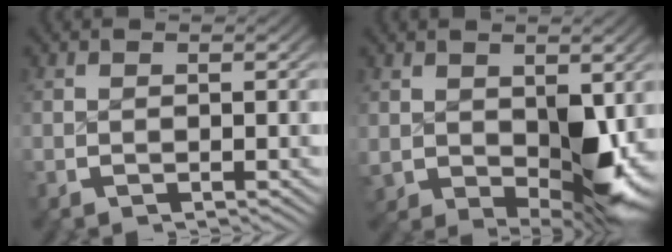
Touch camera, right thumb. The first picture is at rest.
{"total": 6.9, "force": [-0.2, 4.1, 5.6], "torque": [-0.084, -0.037, 0.026]}